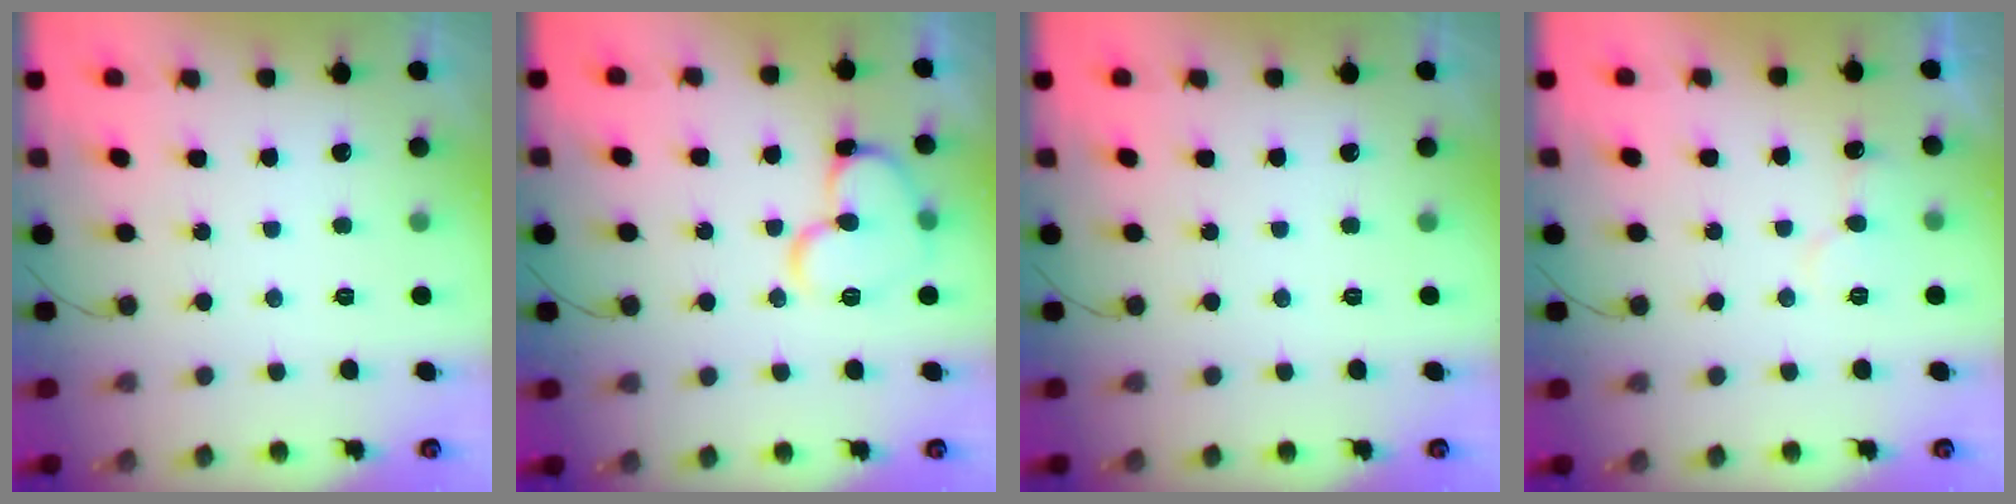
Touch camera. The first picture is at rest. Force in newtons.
{"total": 12.5, "press": 12.3, "slide": 1.9}
{"total": 0.0}
{"total": 6.5, "press": 6.5, "slide": 0.4}